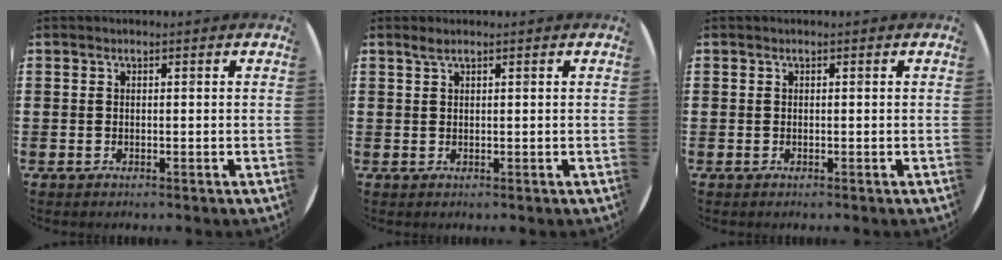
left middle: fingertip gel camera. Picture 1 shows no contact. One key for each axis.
{"total": 0.9, "fx": 0.7, "fy": 0.0, "fz": 0.5, "tx": -0.010, "ty": 0.002, "tz": 0.013}
{"total": 0.0}